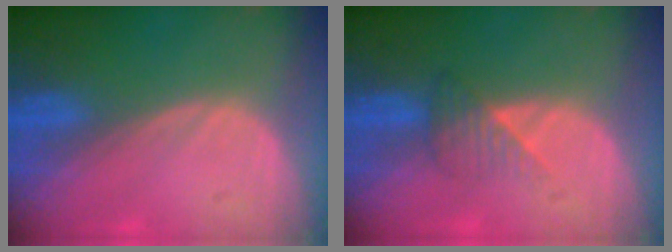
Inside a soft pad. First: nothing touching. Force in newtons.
{"total": 3.3, "press": 3.1, "slide": 1.0}